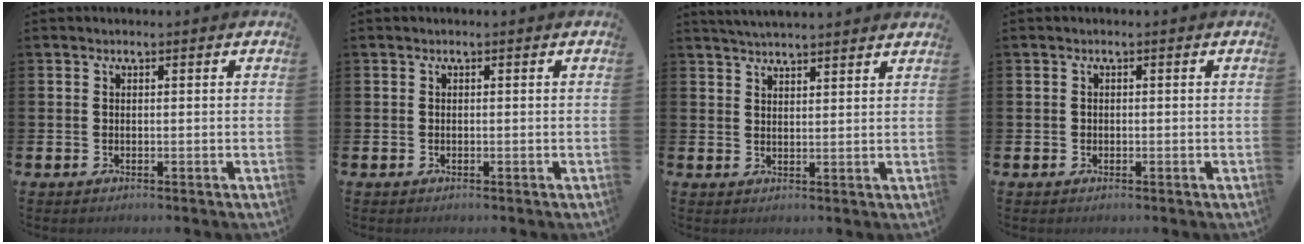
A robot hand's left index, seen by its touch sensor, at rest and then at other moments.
{"total": 0.0}
{"total": 3.6, "force": [3.6, -0.2, 0.2], "torque": [-0.010, -0.014, 0.065]}
{"total": 0.6, "force": [-0.1, 0.5, 0.1], "torque": [-0.005, 0.007, -0.003]}